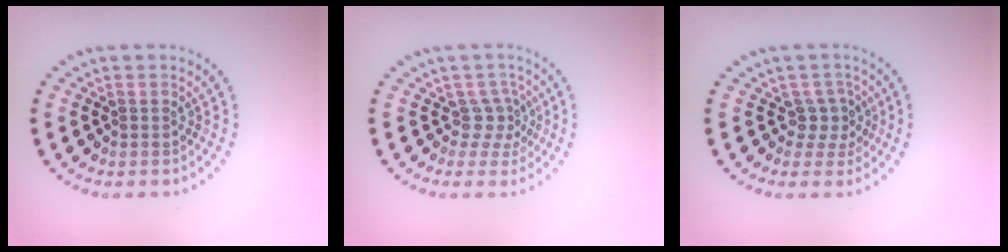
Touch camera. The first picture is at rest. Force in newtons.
{"total": 2.0, "press": 1.3, "slide": 1.6}
{"total": 2.1, "press": 1.6, "slide": 1.3}